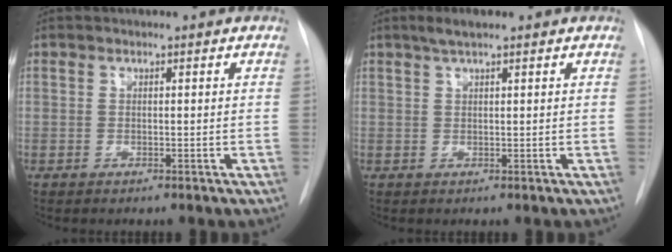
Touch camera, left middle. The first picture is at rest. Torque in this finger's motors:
{"motor_torque": [0.25, -0.19, 0.03, 0.01]}